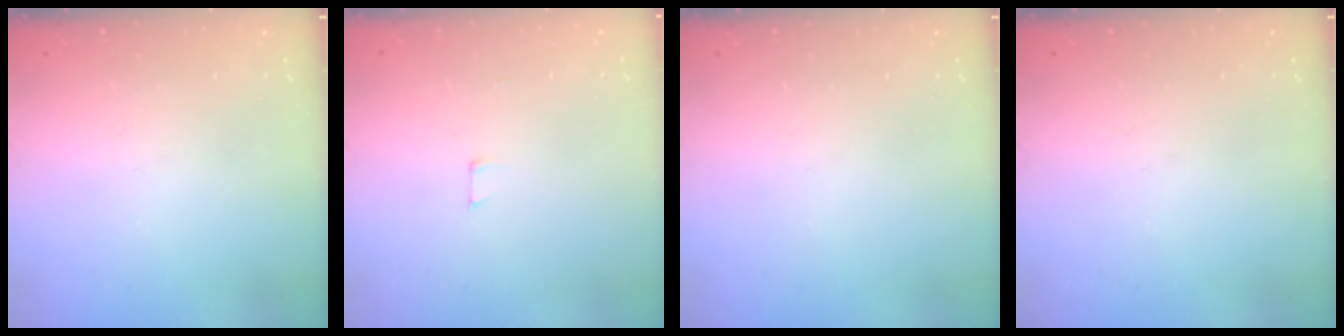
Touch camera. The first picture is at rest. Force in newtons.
{"total": 2.9, "press": 2.9, "slide": 0.2}
{"total": 0.0}
{"total": 0.0}